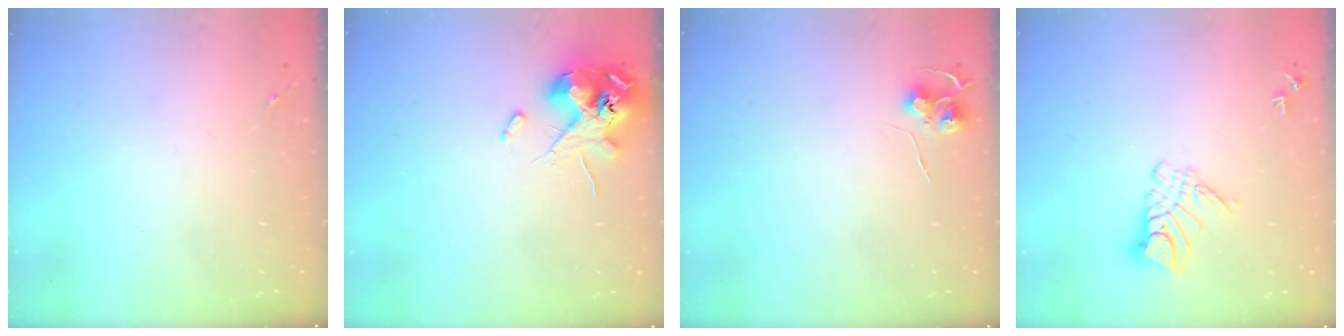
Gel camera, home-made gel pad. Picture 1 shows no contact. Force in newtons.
{"total": 12.4, "press": 12.2, "slide": 2.2}
{"total": 6.4, "press": 6.3, "slide": 0.6}
{"total": 9.5, "press": 9.5, "slide": 0.9}